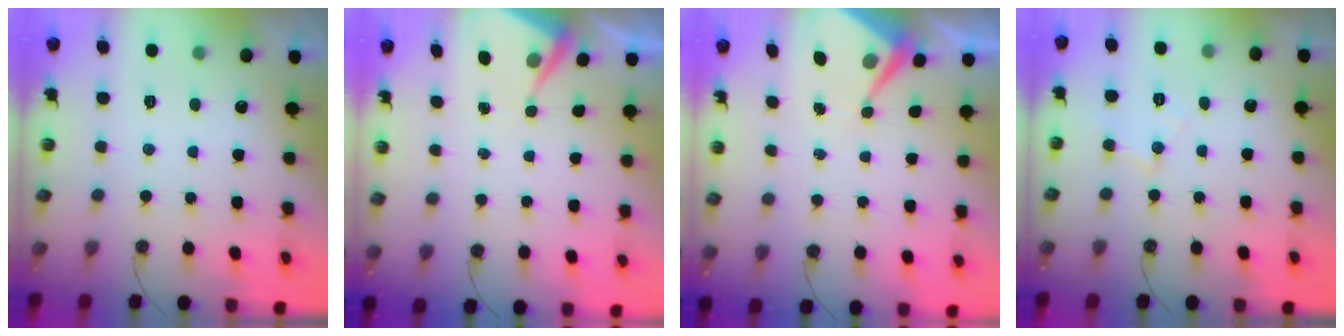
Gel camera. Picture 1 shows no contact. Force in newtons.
{"total": 5.7, "press": 5.7, "slide": 0.7}
{"total": 5.7, "press": 5.7, "slide": 0.5}
{"total": 6.6, "press": 6.6, "slide": 0.3}